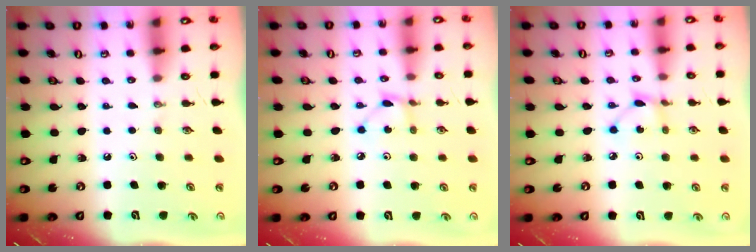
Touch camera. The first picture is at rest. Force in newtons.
{"total": 2.4, "press": 2.4, "slide": 0.3}
{"total": 2.2, "press": 2.2, "slide": 0.1}